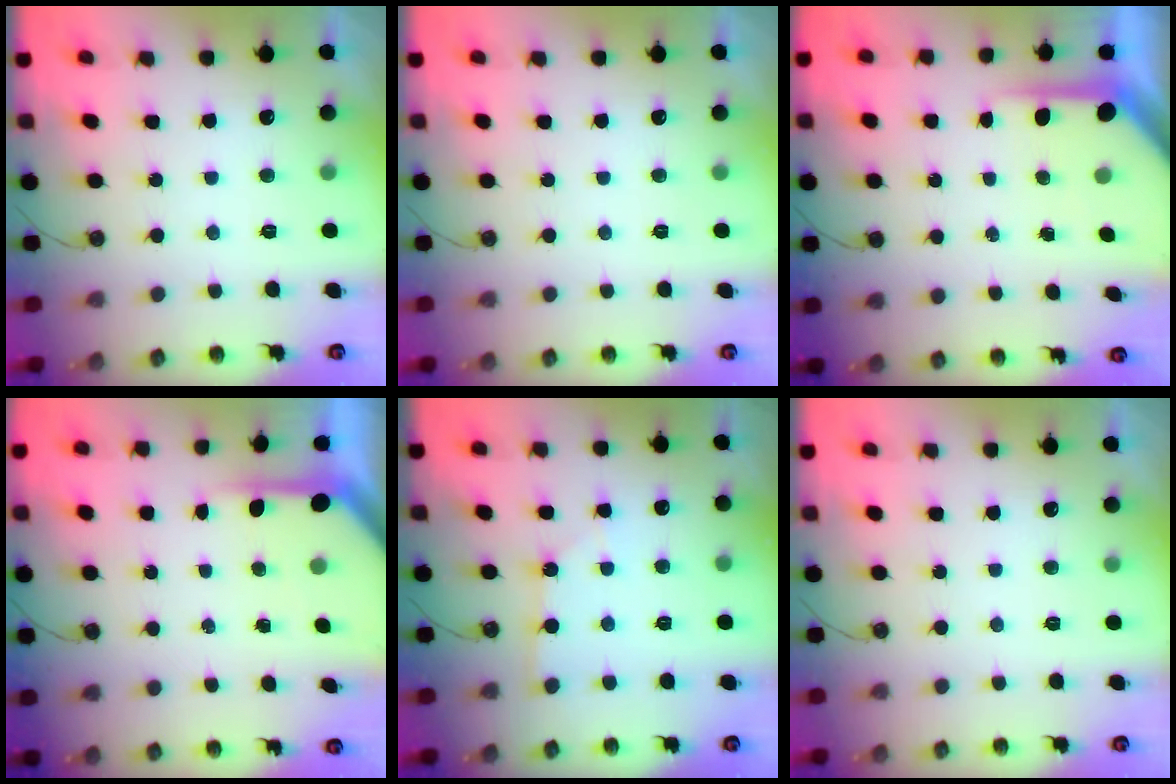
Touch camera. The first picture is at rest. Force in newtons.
{"total": 0.0}
{"total": 6.2, "press": 6.2, "slide": 0.6}
{"total": 4.1, "press": 4.1, "slide": 0.5}
{"total": 2.2, "press": 2.2, "slide": 0.4}
{"total": 0.5, "press": 0.4, "slide": 0.4}